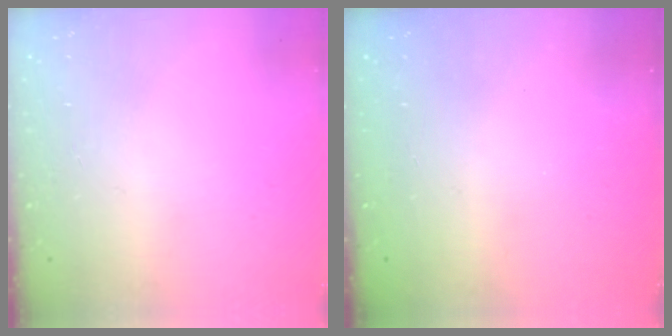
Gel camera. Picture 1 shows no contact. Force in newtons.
{"total": 2.3, "press": 2.2, "slide": 0.8}